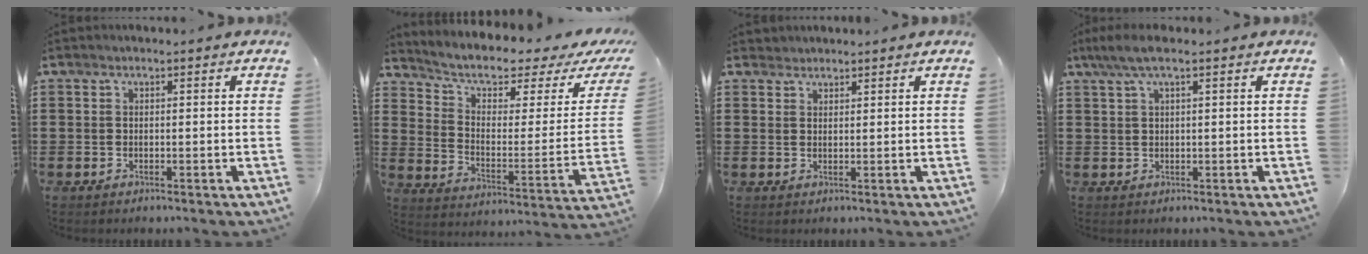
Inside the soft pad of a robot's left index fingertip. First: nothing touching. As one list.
[{"total": 4.6, "force": [2.6, 2.1, 3.1], "torque": [-0.077, -0.017, 0.039]}, {"total": 1.4, "force": [1.4, 0.3, -0.1], "torque": [-0.001, 0.001, 0.028]}, {"total": 3.5, "force": [1.4, 0.6, 3.1], "torque": [-0.068, -0.001, 0.023]}]